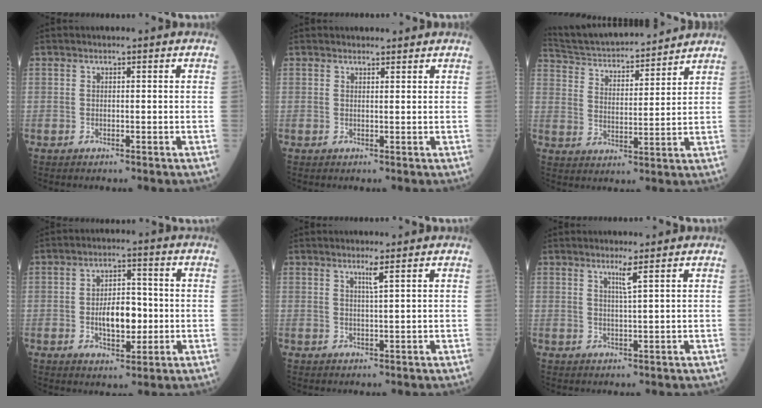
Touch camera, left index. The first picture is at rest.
{"total": 1.9, "force": [1.9, 0.3, 0.2], "torque": [-0.011, 0.004, 0.026]}
{"total": 17.4, "force": [16.3, 2.4, 5.6], "torque": [-0.098, 0.022, 0.258]}
{"total": 6.9, "force": [-0.8, 3.3, 6.0], "torque": [-0.107, 0.005, -0.010]}
{"total": 1.7, "force": [1.0, -0.6, 1.2], "torque": [-0.031, -0.006, 0.023]}
{"total": 2.1, "force": [1.3, -0.8, 1.5], "torque": [-0.035, -0.008, 0.027]}